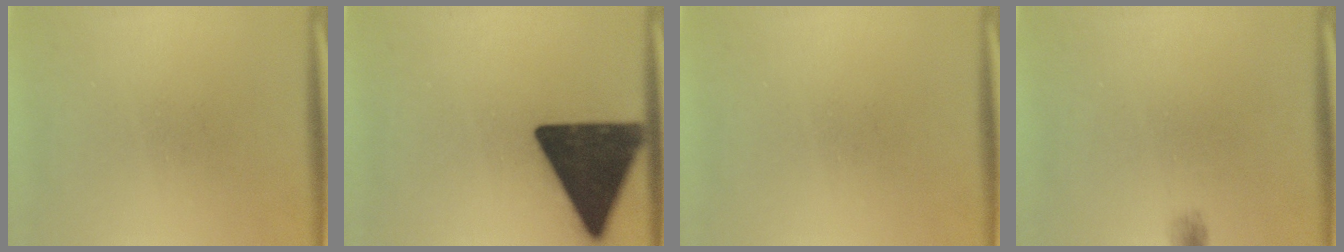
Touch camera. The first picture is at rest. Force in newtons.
{"total": 18.0}
{"total": 0.0}
{"total": 1.4}